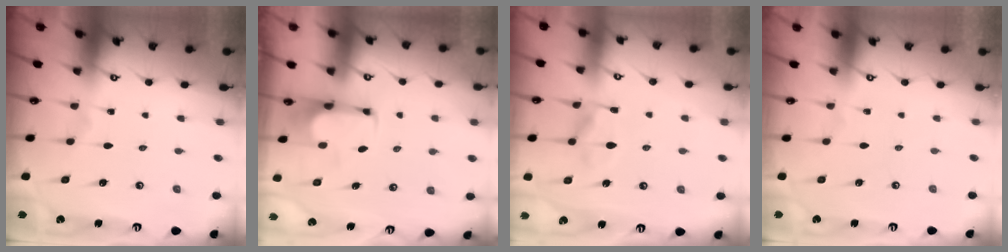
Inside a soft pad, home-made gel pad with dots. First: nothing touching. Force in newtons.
{"total": 3.7, "press": 3.6, "slide": 0.8}
{"total": 2.0, "press": 1.5, "slide": 1.3}
{"total": 1.5, "press": 1.4, "slide": 0.6}